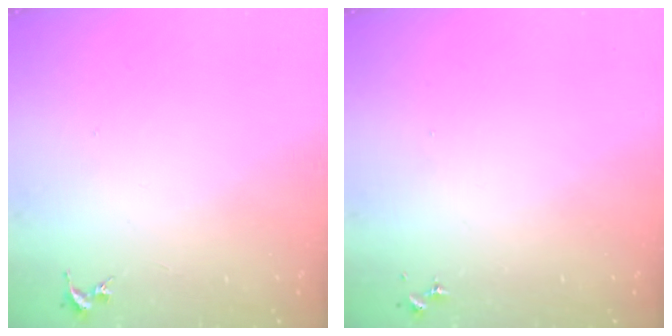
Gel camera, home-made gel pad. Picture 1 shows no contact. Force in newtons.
{"total": 0.0}